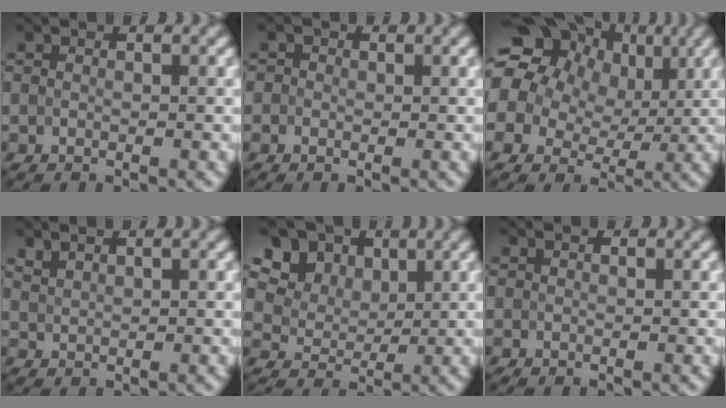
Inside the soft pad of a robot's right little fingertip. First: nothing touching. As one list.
[{"total": 0.8, "force": [0.1, 0.8, 0.2], "torque": [0.002, -0.005, -0.004]}, {"total": 16.1, "force": [6.8, 12.5, 7.6], "torque": [-0.174, 0.037, 0.105]}, {"total": 1.1, "force": [1.0, 0.2, 0.2], "torque": [-0.007, 0.002, 0.028]}, {"total": 12.9, "force": [6.8, 9.2, 6.0], "torque": [-0.149, 0.031, 0.115]}, {"total": 0.0}]